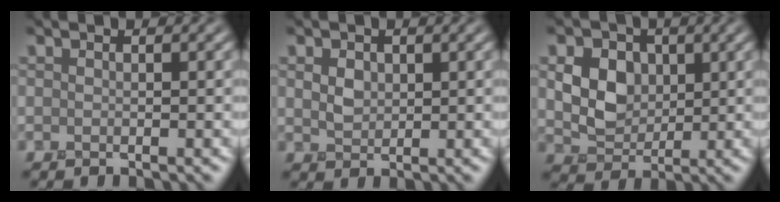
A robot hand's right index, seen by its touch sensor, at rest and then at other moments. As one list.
[{"total": 2.0, "force": [0.5, 1.5, 1.2], "torque": [-0.025, 0.002, 0.002]}, {"total": 5.0, "force": [0.7, 3.8, 3.1], "torque": [-0.064, -0.005, 0.006]}]